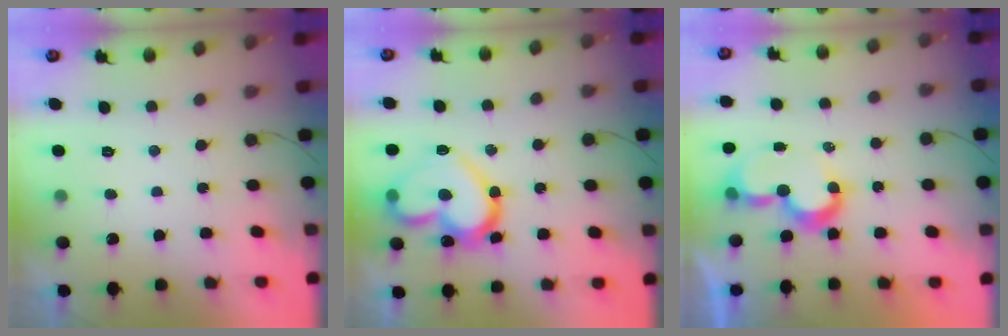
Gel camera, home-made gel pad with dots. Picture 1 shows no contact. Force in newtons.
{"total": 21.0, "press": 20.9, "slide": 1.9}
{"total": 7.6, "press": 7.6, "slide": 0.6}